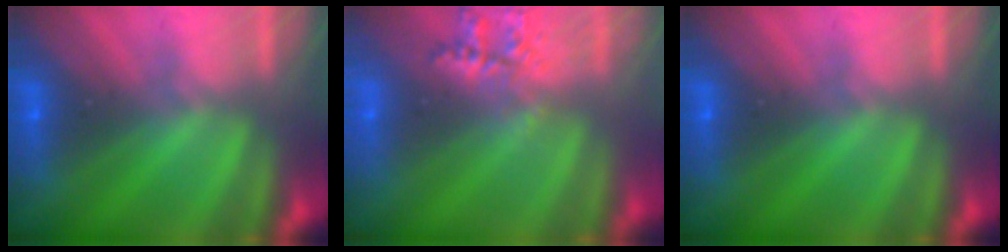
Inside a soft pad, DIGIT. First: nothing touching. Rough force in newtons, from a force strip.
{"total": 2.3}
{"total": 0.0}